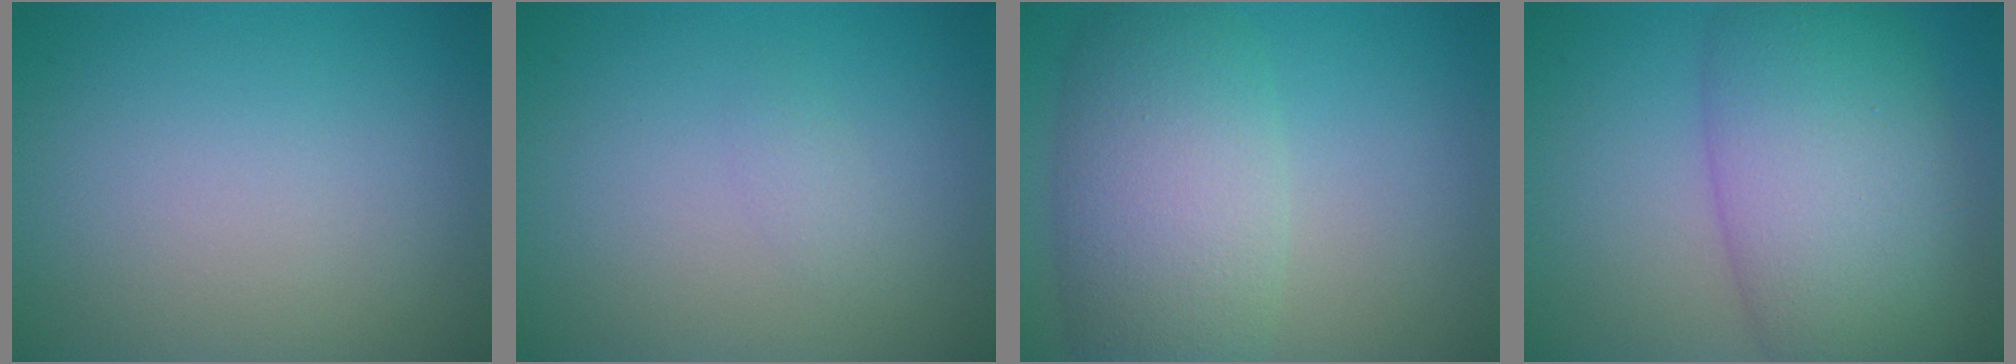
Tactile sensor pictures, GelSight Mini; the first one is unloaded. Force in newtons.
{"total": 0.9, "press": 0.9, "slide": 0.0}
{"total": 7.4, "press": 7.4, "slide": 0.4}
{"total": 10.2, "press": 10.2, "slide": 0.4}